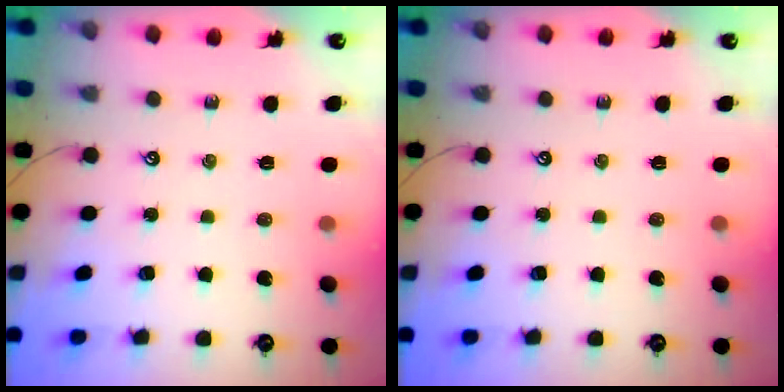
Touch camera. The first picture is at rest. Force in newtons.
{"total": 0.0}